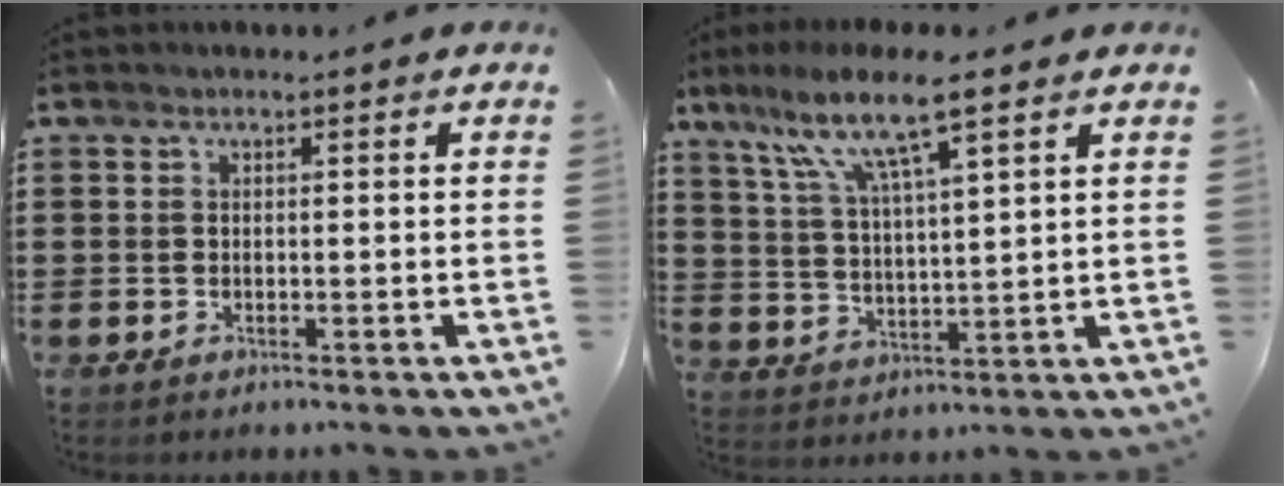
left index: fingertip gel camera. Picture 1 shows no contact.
{"total": 10.1, "force": [6.7, 1.3, 7.4], "torque": [-0.161, -0.017, 0.116]}